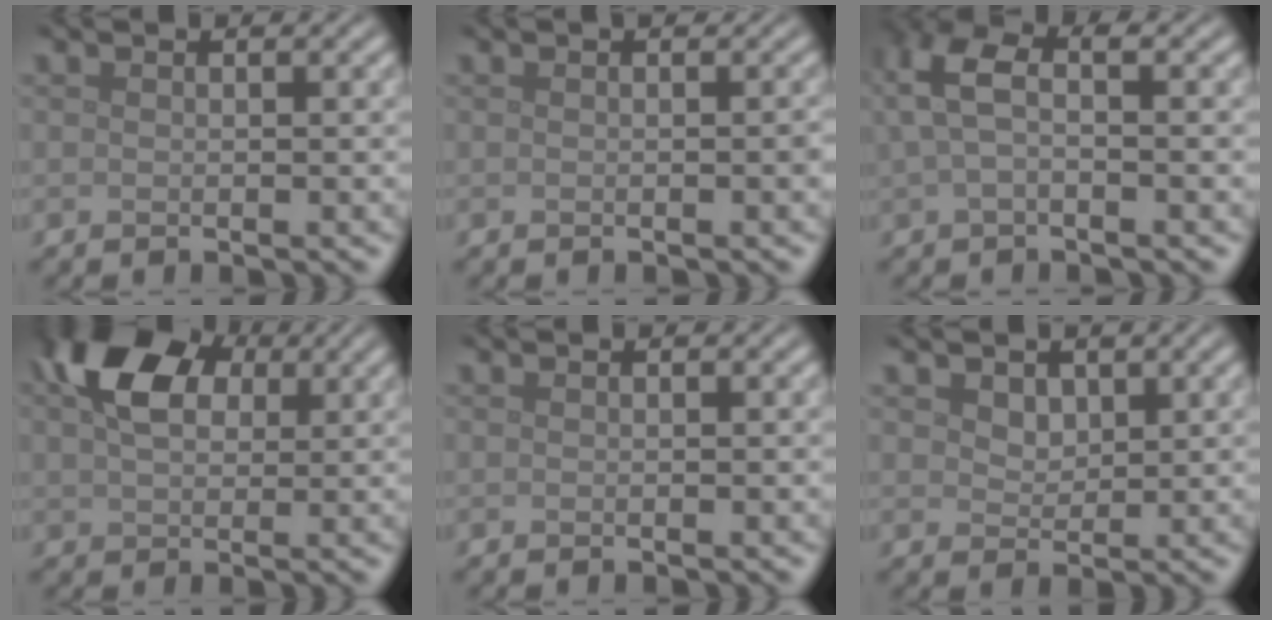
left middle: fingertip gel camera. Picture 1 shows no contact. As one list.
[{"total": 0.6, "force": [0.0, 0.0, 0.6], "torque": [-0.005, 0.002, -0.001]}, {"total": 4.3, "force": [1.1, 2.3, 3.4], "torque": [-0.084, 0.012, 0.015]}, {"total": 7.8, "force": [3.3, 5.1, 5.0], "torque": [-0.113, 0.013, 0.052]}, {"total": 0.0}, {"total": 1.6, "force": [1.0, 1.1, 0.5], "torque": [-0.016, -0.010, 0.019]}]